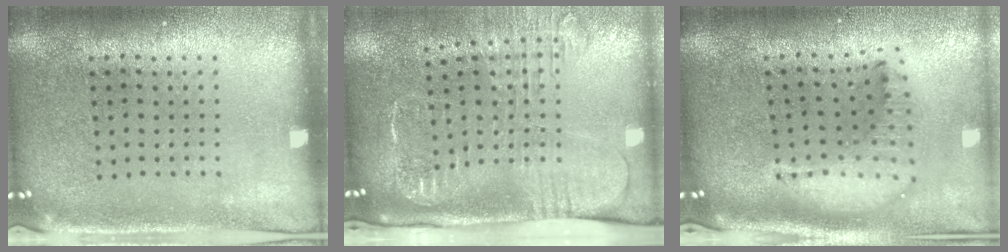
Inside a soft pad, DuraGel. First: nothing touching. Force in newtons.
{"total": 2.7, "press": 2.1, "slide": 1.7}
{"total": 2.1, "press": 1.7, "slide": 1.3}